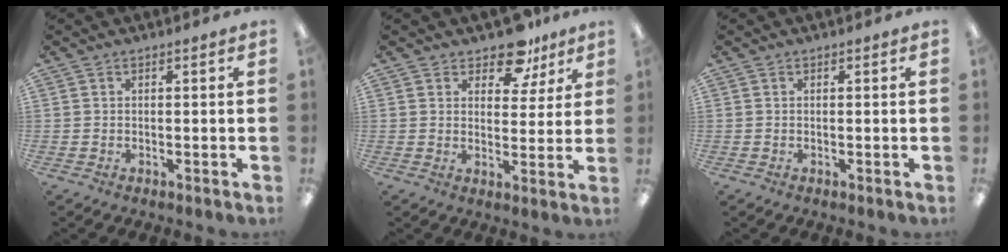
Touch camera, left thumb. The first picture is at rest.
{"total": 9.0, "force": [6.7, 4.7, 3.7], "torque": [-0.050, -0.036, 0.119]}
{"total": 0.0}